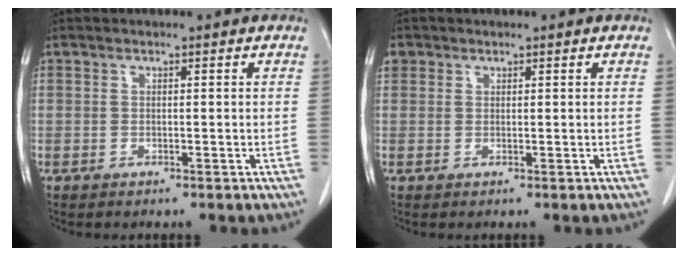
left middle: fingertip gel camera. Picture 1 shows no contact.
{"total": 1.9, "force": [1.0, 1.7, 0.3], "torque": [0.000, 0.012, 0.016]}